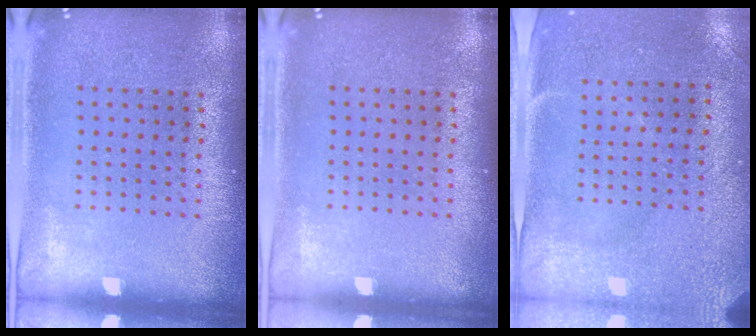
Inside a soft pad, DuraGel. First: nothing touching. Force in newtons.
{"total": 0.0}
{"total": 2.9, "press": 2.4, "slide": 1.6}